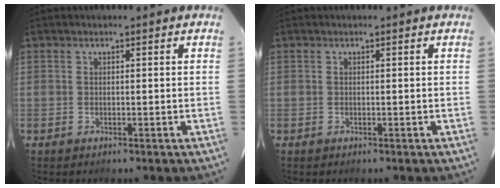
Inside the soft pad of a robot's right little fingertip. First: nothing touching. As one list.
[{"total": 0.0}]